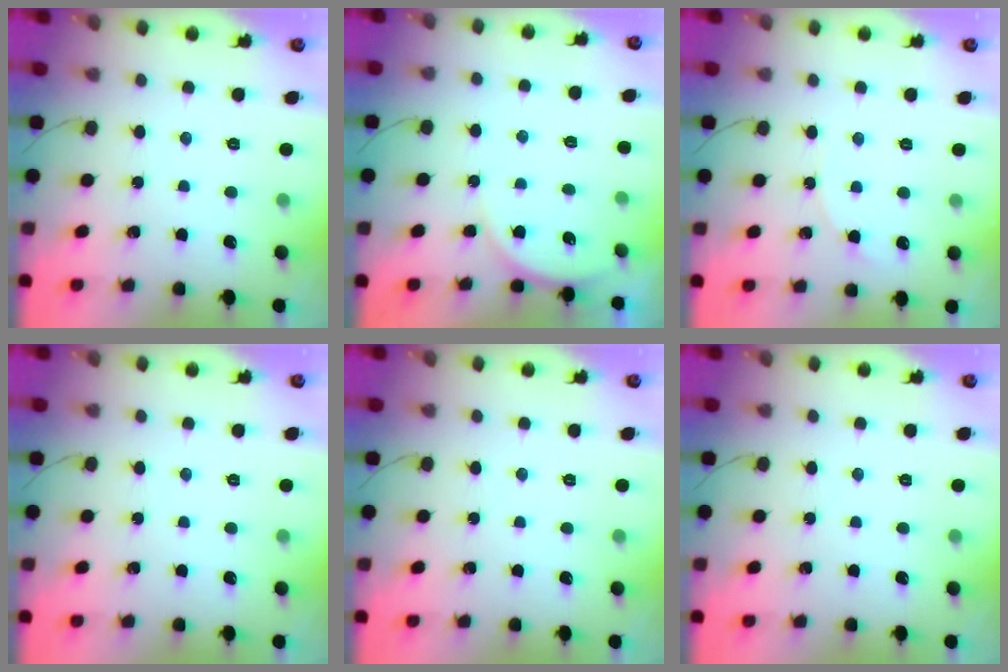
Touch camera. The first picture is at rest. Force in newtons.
{"total": 4.8, "press": 4.8, "slide": 0.6}
{"total": 4.5, "press": 4.5, "slide": 0.5}
{"total": 0.0}
{"total": 0.0}
{"total": 0.0}